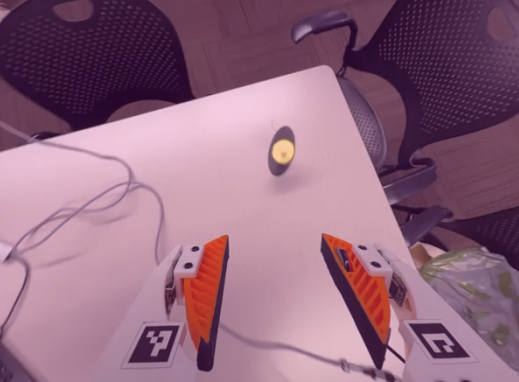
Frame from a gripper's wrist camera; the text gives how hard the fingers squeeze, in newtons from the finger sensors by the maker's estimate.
{"total": 0.0}